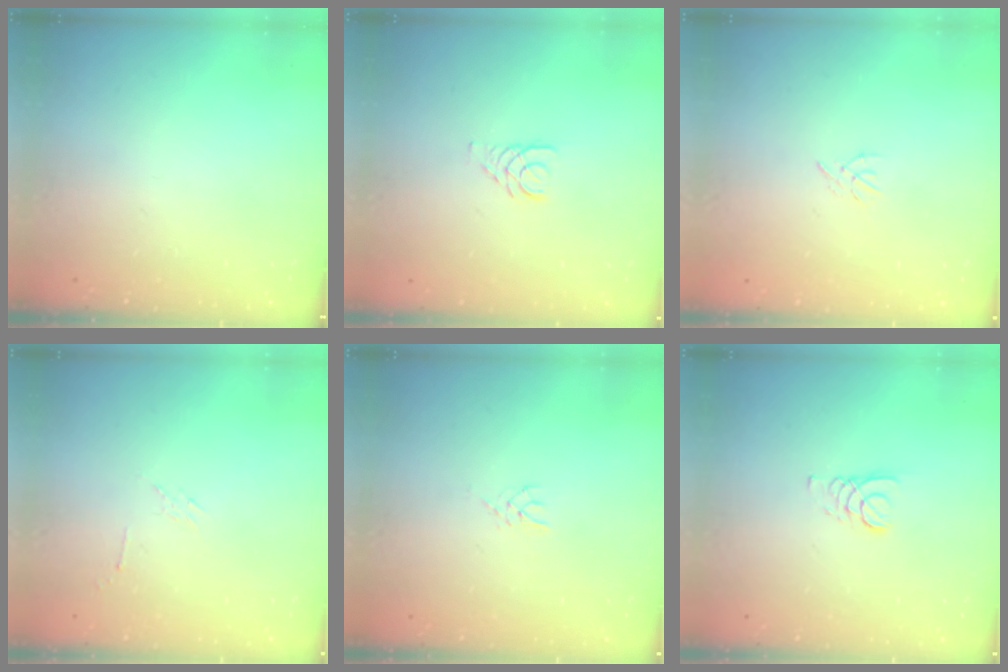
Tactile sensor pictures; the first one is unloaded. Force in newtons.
{"total": 2.7, "press": 2.7, "slide": 0.2}
{"total": 0.8, "press": 0.7, "slide": 0.3}
{"total": 2.3, "press": 2.3, "slide": 0.4}
{"total": 2.5, "press": 2.4, "slide": 0.4}
{"total": 2.7, "press": 2.7, "slide": 0.3}